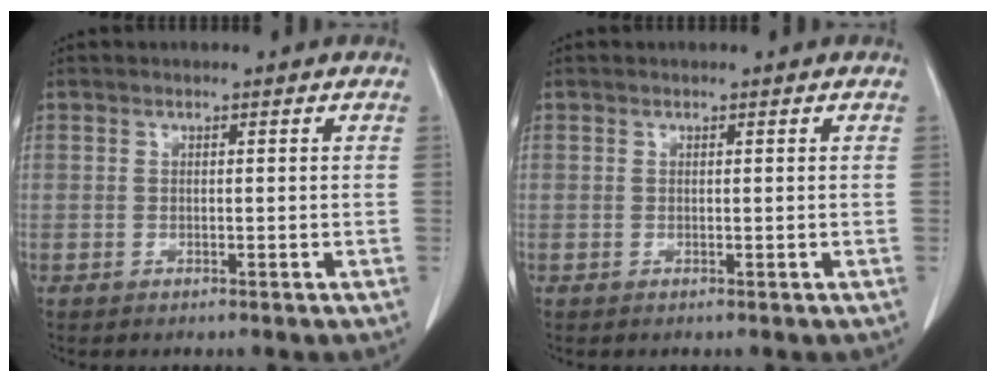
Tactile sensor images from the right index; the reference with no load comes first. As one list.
[{"total": 0.0}]